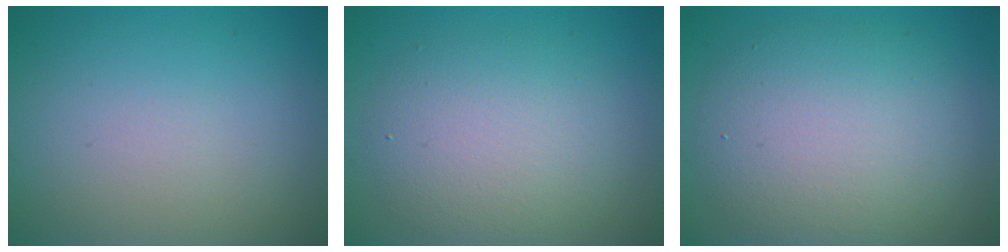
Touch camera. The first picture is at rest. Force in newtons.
{"total": 5.2, "press": 5.2, "slide": 0.1}
{"total": 7.5, "press": 7.5, "slide": 0.3}